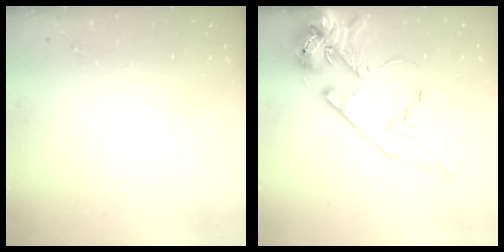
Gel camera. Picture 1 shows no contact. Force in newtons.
{"total": 19.0, "press": 18.8, "slide": 2.9}